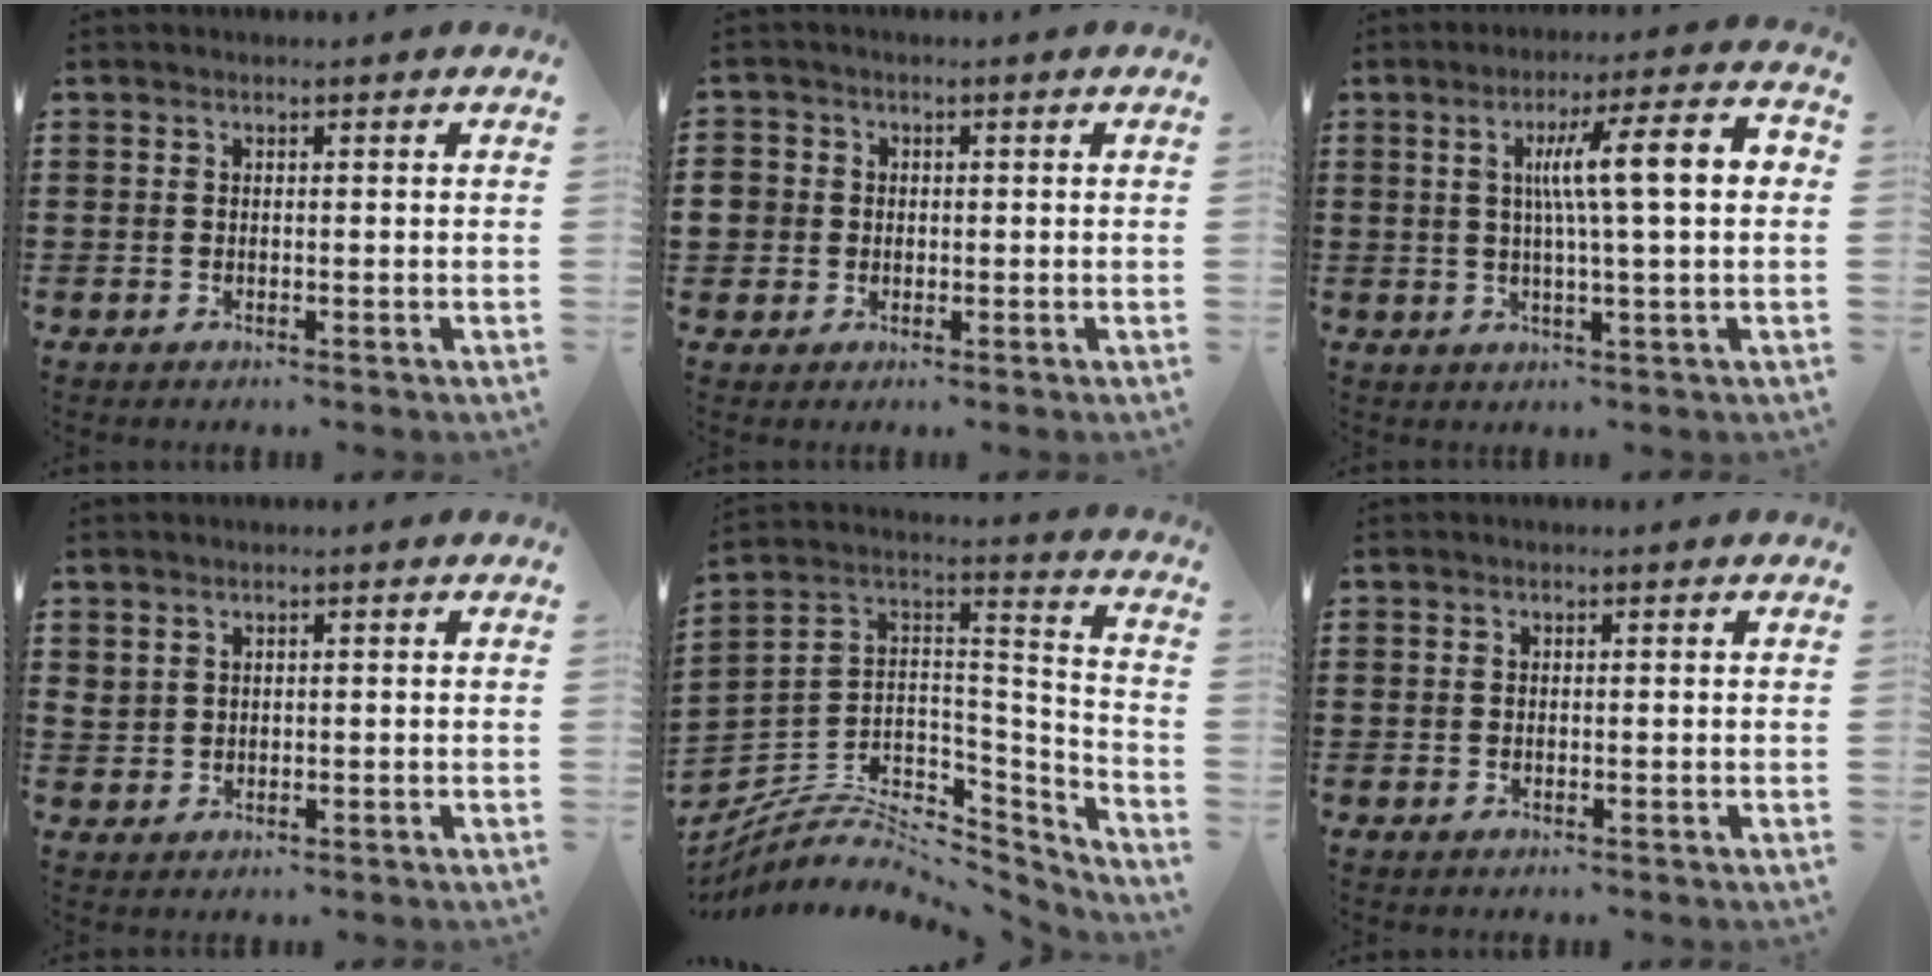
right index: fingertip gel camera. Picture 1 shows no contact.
{"total": 2.8, "force": [0.0, 2.8, 0.3], "torque": [-0.027, 0.007, -0.005]}
{"total": 10.6, "force": [1.6, 0.9, 10.4], "torque": [-0.186, 0.006, 0.018]}
{"total": 1.5, "force": [1.1, 0.9, 0.3], "torque": [-0.008, 0.003, 0.021]}
{"total": 6.4, "force": [-4.5, 3.7, 2.6], "torque": [-0.063, -0.004, -0.086]}
{"total": 0.0}